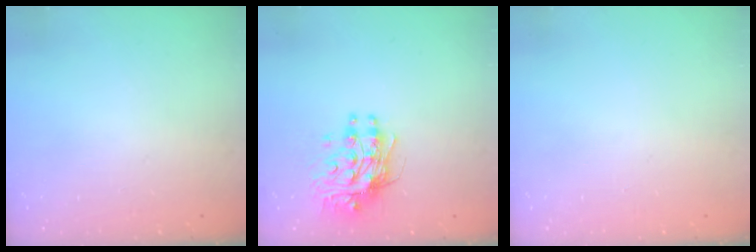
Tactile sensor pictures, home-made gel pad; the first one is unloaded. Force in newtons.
{"total": 10.1, "press": 10.1, "slide": 0.8}
{"total": 0.0}